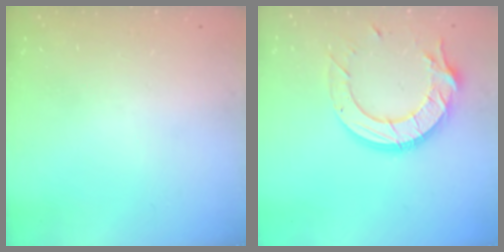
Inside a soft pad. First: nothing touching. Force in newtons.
{"total": 15.2, "press": 15.2, "slide": 1.3}